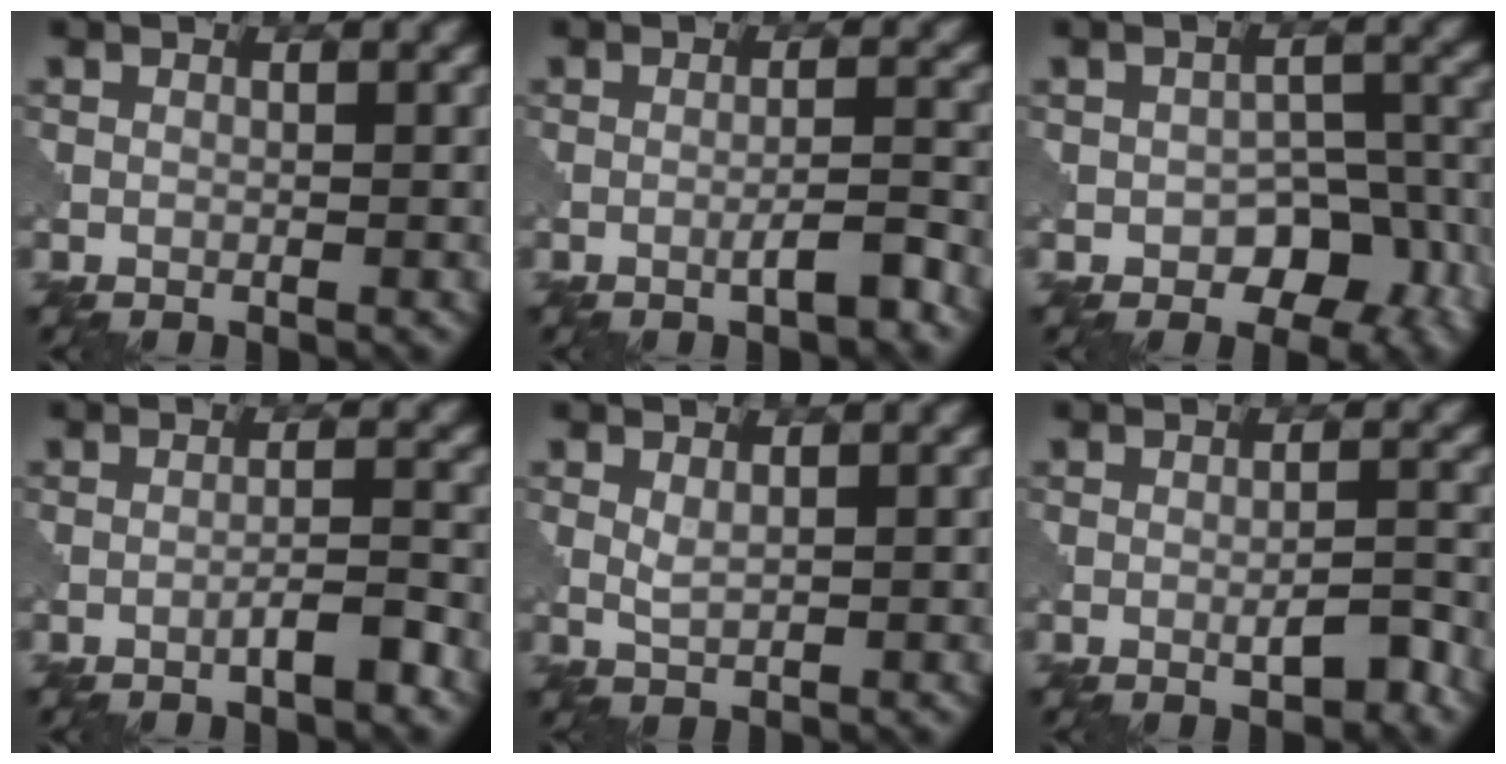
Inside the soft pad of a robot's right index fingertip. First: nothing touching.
{"total": 2.4, "force": [-1.2, 0.2, 2.1], "torque": [-0.030, 0.010, -0.025]}
{"total": 7.5, "force": [-3.4, 5.0, 4.4], "torque": [-0.045, -0.006, -0.043]}
{"total": 2.3, "force": [-1.3, 0.2, 1.9], "torque": [-0.028, 0.010, -0.026]}
{"total": 1.2, "force": [0.5, 0.4, 1.0], "torque": [-0.027, -0.001, 0.012]}
{"total": 2.6, "force": [-1.1, 0.6, 2.2], "torque": [-0.035, 0.002, -0.017]}